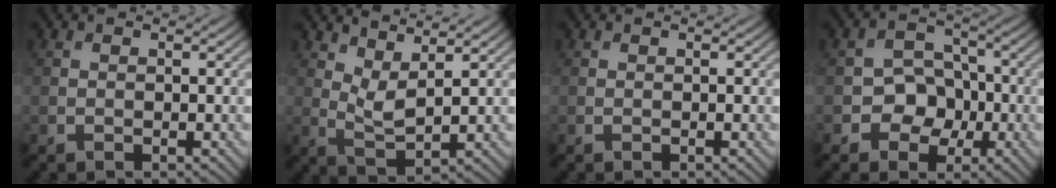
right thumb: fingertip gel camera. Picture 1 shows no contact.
{"total": 4.2, "force": [2.8, 1.2, 2.8], "torque": [-0.072, -0.006, 0.060]}
{"total": 0.0}
{"total": 5.5, "force": [-1.9, 4.5, 2.6], "torque": [-0.033, 0.006, -0.049]}